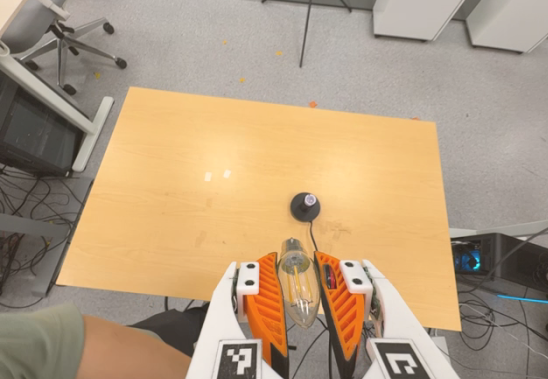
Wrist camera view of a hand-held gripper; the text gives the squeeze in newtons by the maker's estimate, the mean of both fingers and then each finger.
{"total": 19.1, "left": 20.3, "right": 17.9}